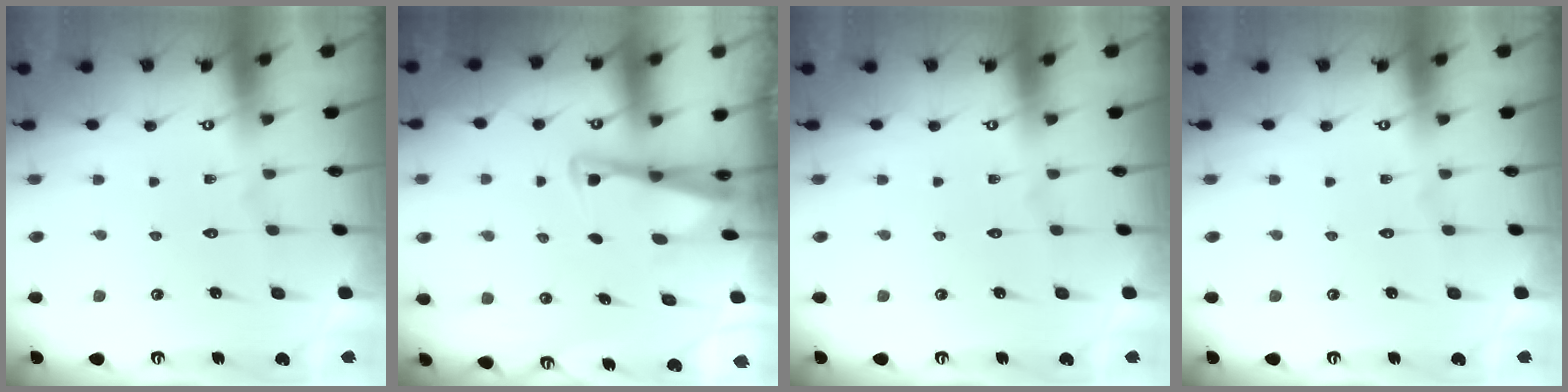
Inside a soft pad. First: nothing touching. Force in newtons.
{"total": 2.5, "press": 2.5, "slide": 0.2}
{"total": 0.0}
{"total": 0.0}